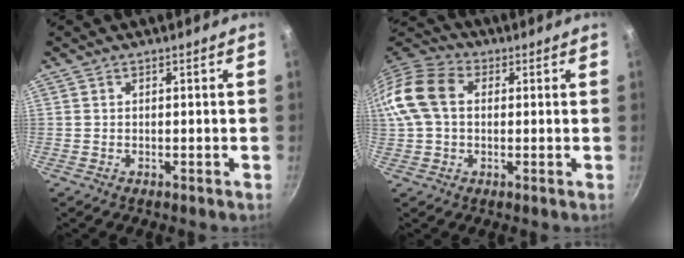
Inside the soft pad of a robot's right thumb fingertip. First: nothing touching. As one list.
[{"total": 12.9, "force": [1.8, 9.1, 8.9], "torque": [-0.165, 0.025, 0.017]}]